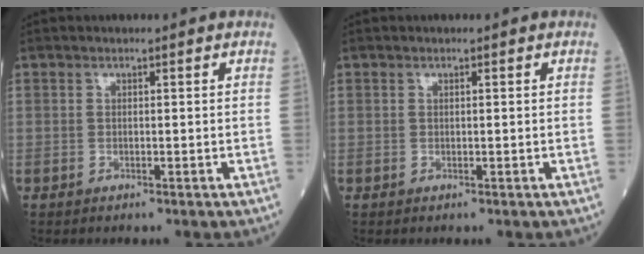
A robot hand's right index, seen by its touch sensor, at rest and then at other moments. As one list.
[{"total": 0.0}]